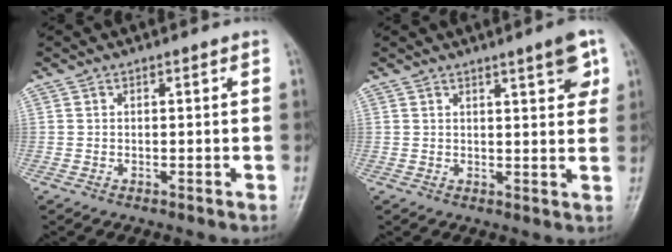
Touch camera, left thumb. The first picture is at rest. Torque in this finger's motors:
{"motor_torque": [-0.08, 0.16, -0.16, -0.20, 0.06]}